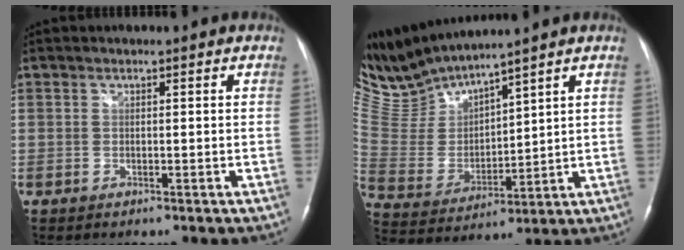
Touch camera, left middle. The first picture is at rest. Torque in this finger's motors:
{"motor_torque": [-0.41, -0.46, -0.15, -0.03]}